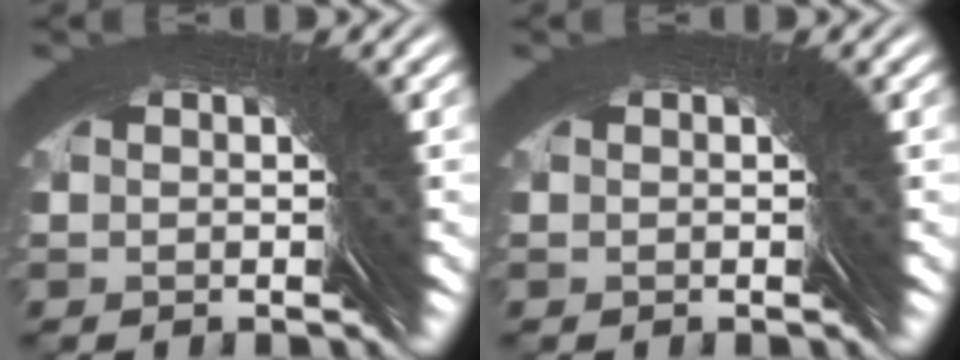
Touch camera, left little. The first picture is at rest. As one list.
[{"total": 0.0}]